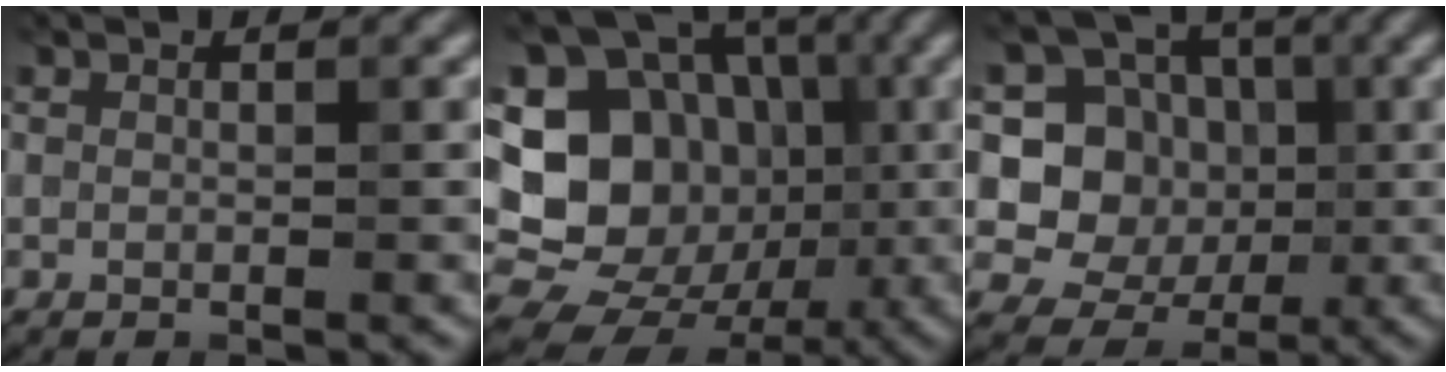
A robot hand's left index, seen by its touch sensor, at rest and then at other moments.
{"total": 21.5, "force": [-0.6, 19.4, 9.2], "torque": [-0.188, 0.042, -0.039]}
{"total": 8.2, "force": [0.3, 7.5, 3.4], "torque": [-0.065, 0.001, -0.018]}